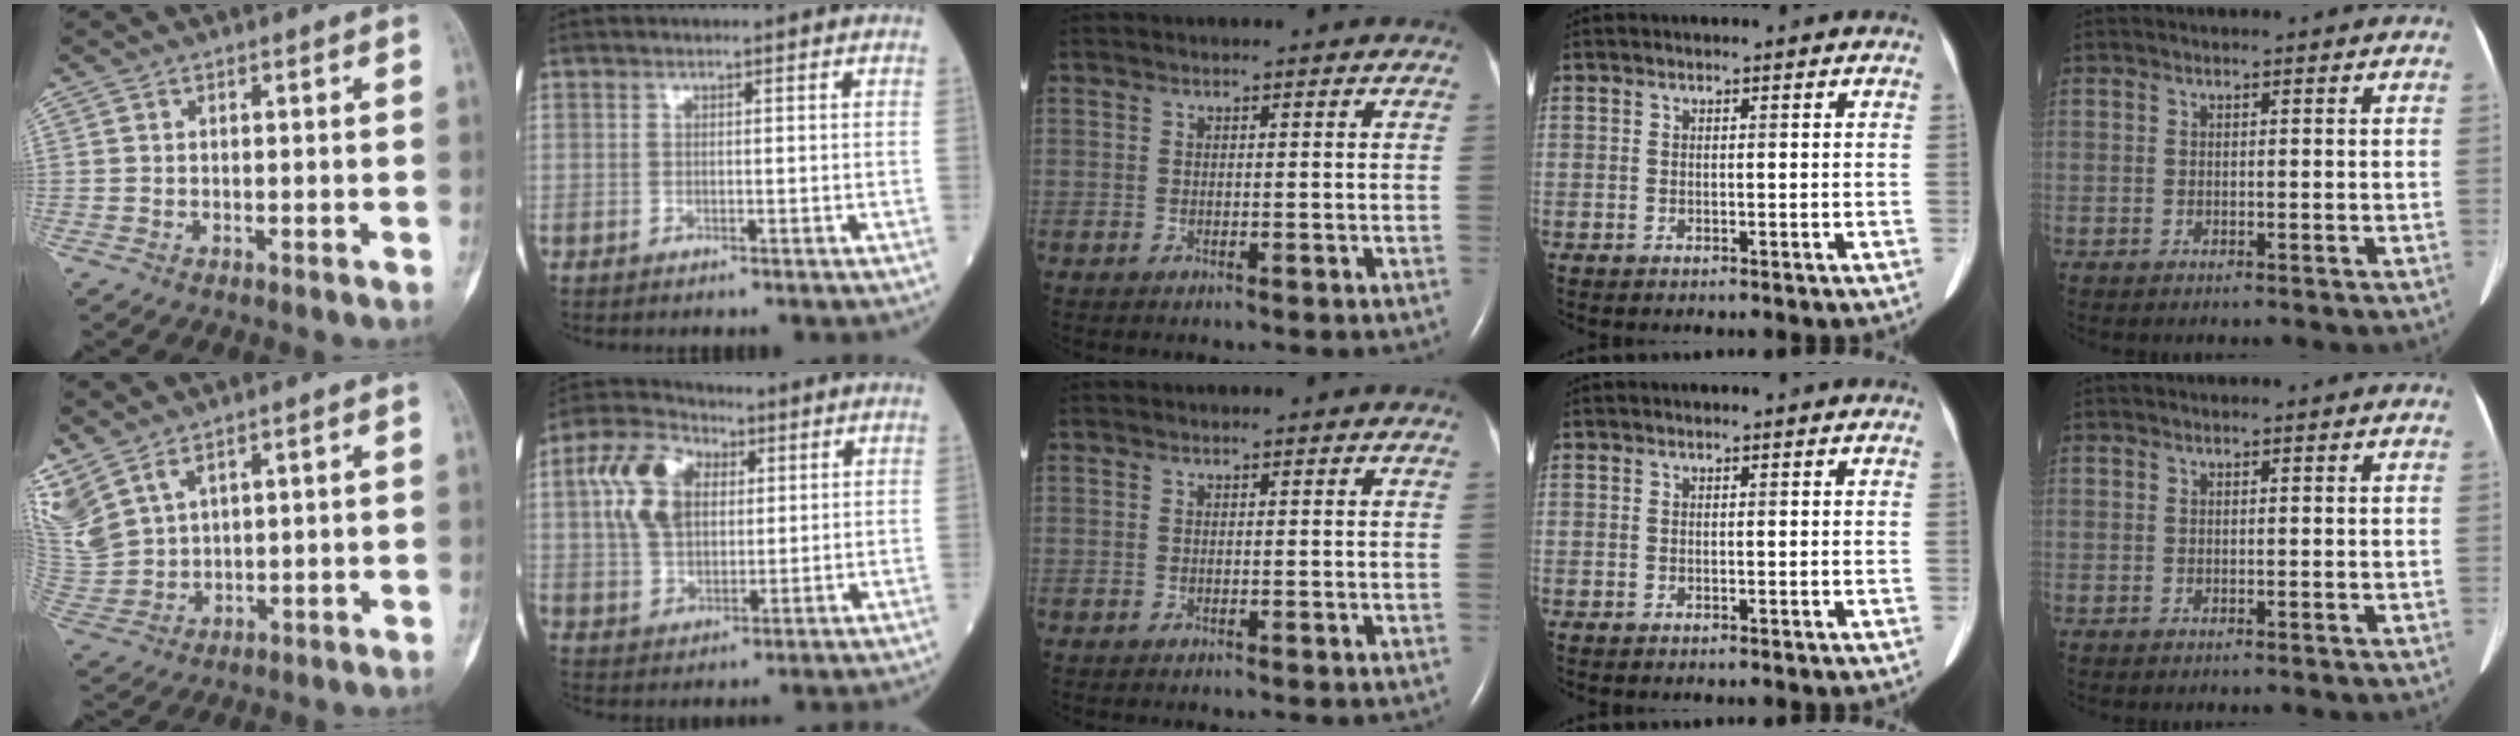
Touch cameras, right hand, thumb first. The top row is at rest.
{"thumb": {"total": 11.2, "force": [6.8, 5.8, 6.7], "torque": [-0.172, -0.018, 0.160]}, "index": {"total": 11.5, "force": [3.3, 7.2, 8.3], "torque": [-0.190, 0.031, 0.063]}}